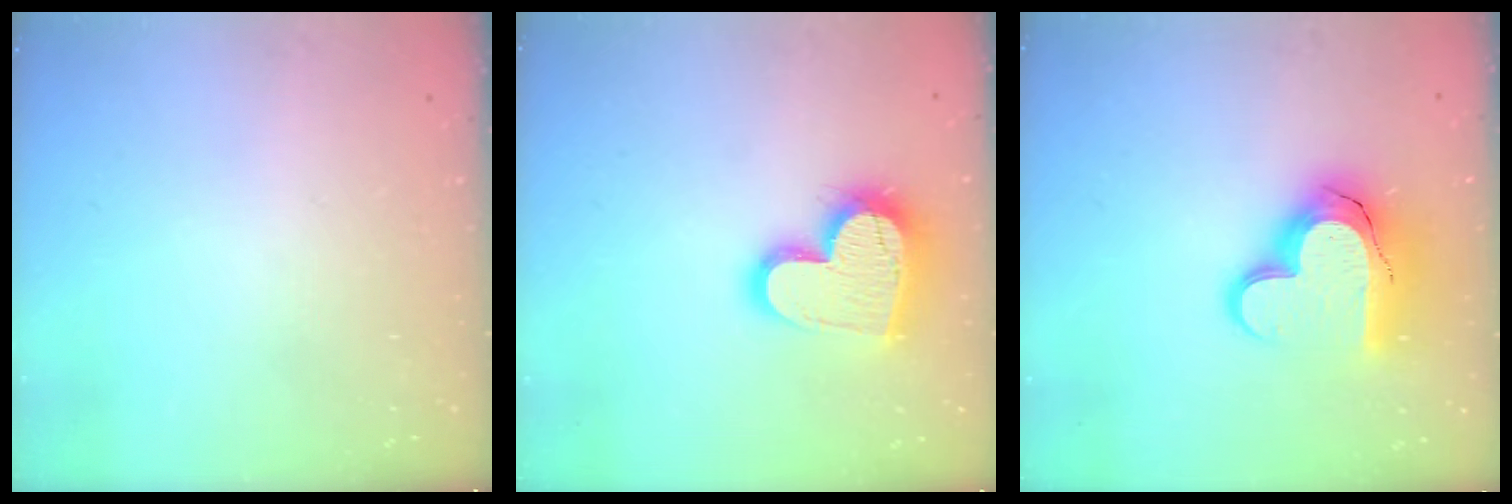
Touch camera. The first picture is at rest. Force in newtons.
{"total": 18.2, "press": 18.1, "slide": 1.5}
{"total": 16.9, "press": 16.9, "slide": 1.3}